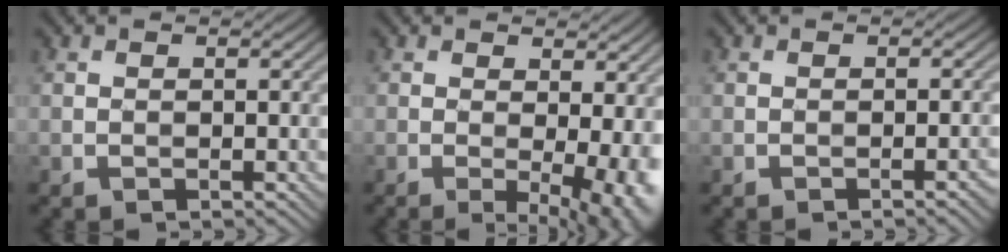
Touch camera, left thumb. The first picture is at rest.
{"total": 8.3, "force": [-0.7, 2.8, 7.8], "torque": [-0.086, -0.001, 0.002]}
{"total": 1.5, "force": [-0.8, 0.2, 1.2], "torque": [-0.015, 0.006, -0.013]}